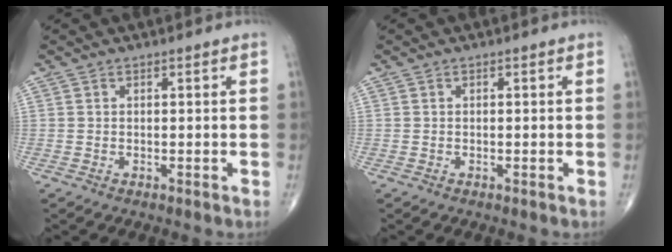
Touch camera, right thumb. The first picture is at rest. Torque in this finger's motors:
{"motor_torque": [0.16, 0.04, -0.18, -0.08, 0.00]}